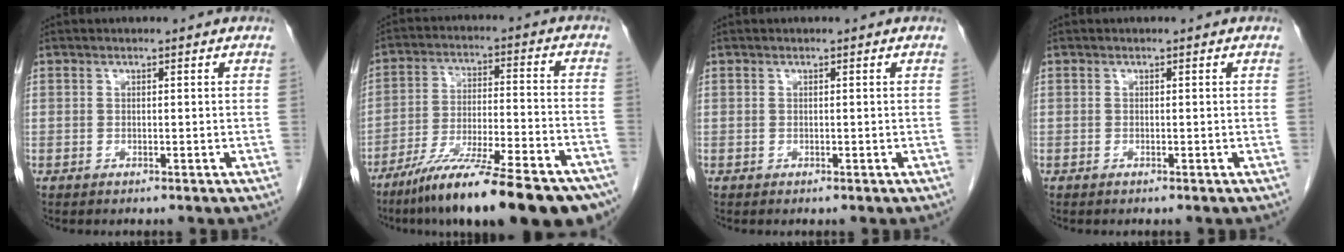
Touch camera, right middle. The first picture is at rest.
{"total": 23.5, "force": [-18.2, 2.9, 14.5], "torque": [-0.165, -0.012, -0.281]}
{"total": 0.0}
{"total": 0.0}